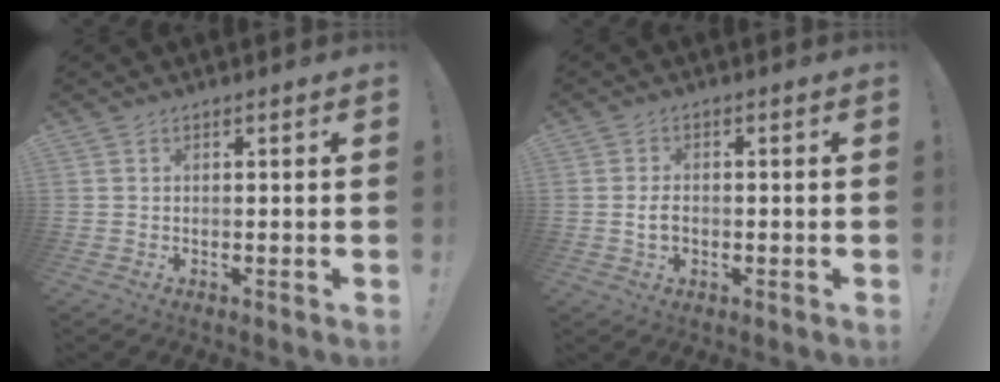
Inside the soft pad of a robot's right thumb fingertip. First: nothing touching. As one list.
[{"total": 3.6, "force": [-0.7, 2.3, 2.6], "torque": [-0.045, 0.004, -0.015]}]